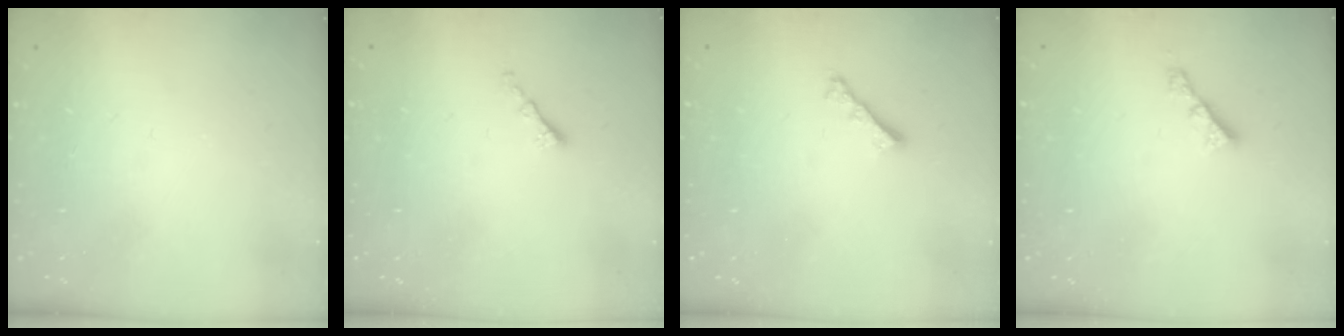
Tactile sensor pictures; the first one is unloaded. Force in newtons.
{"total": 1.4, "press": 1.2, "slide": 0.6}
{"total": 2.8, "press": 2.7, "slide": 0.6}
{"total": 2.4, "press": 2.4, "slide": 0.3}